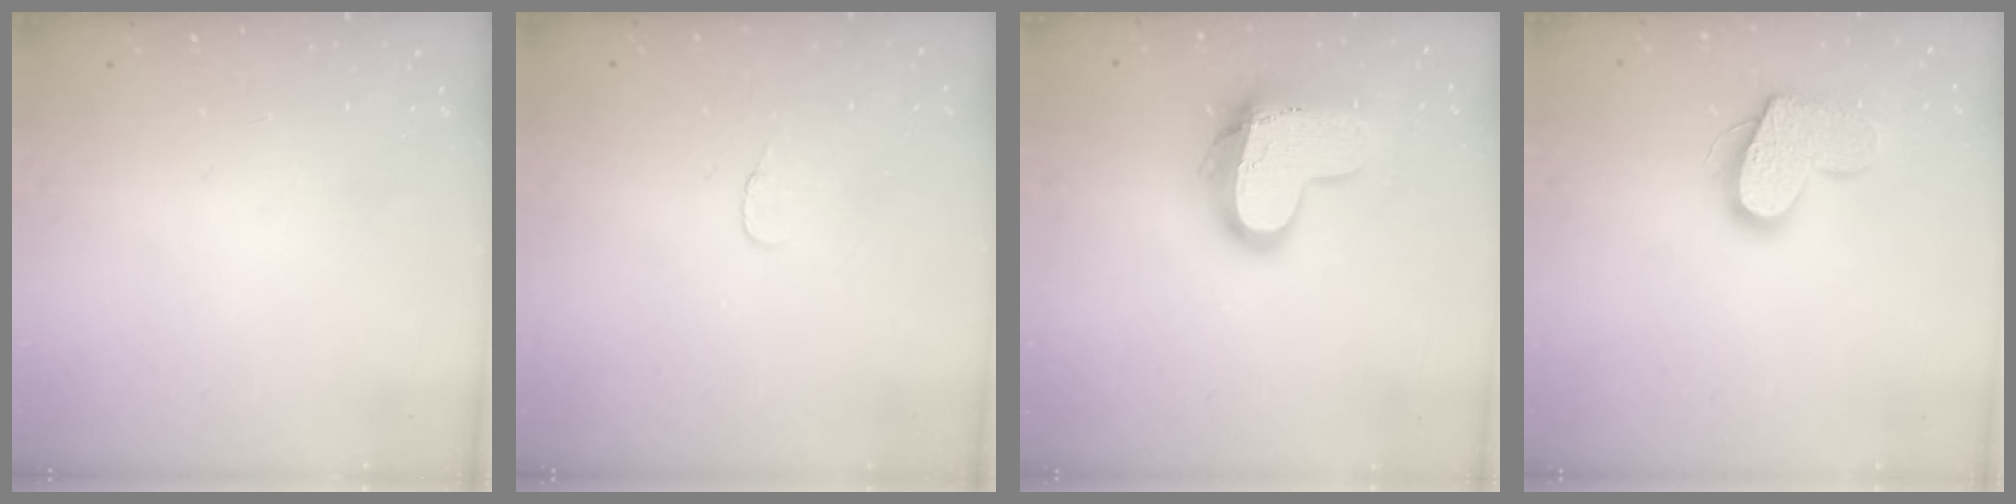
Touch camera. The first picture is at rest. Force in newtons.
{"total": 3.1, "press": 3.1, "slide": 0.3}
{"total": 15.1, "press": 15.0, "slide": 1.2}
{"total": 14.3, "press": 14.3, "slide": 1.1}